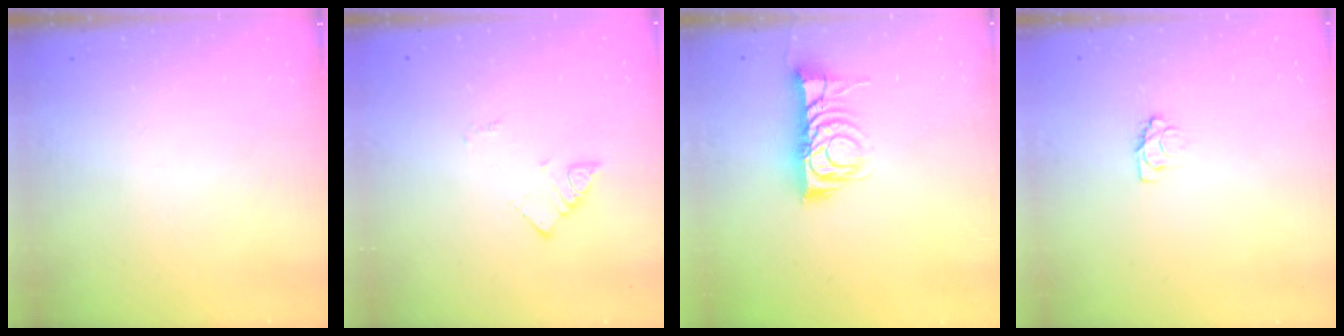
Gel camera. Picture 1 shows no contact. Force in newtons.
{"total": 2.7, "press": 2.7, "slide": 0.4}
{"total": 10.8, "press": 10.8, "slide": 0.8}
{"total": 3.6, "press": 3.6, "slide": 0.4}